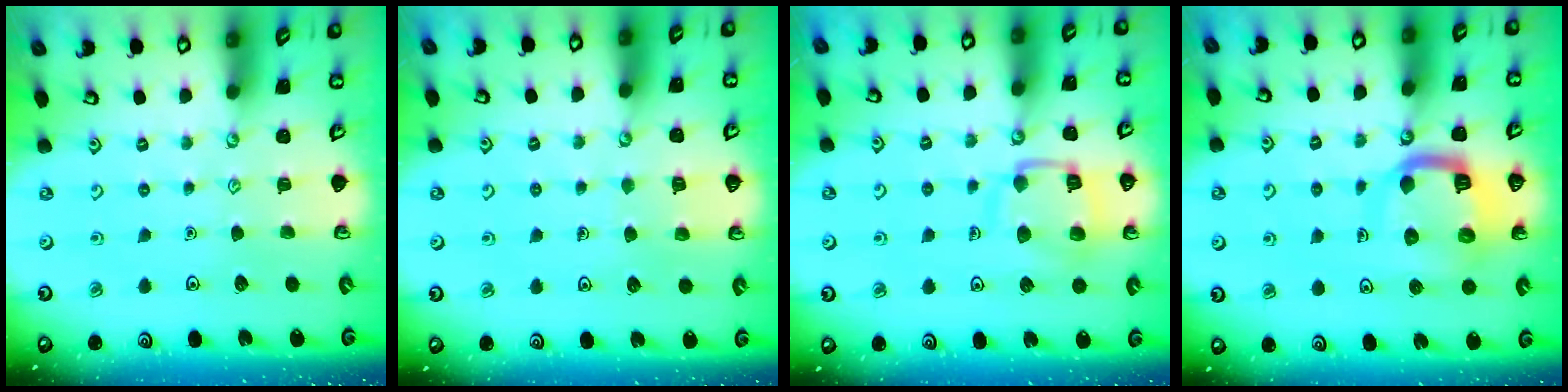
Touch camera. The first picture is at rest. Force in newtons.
{"total": 3.7, "press": 3.7, "slide": 0.3}
{"total": 13.0, "press": 12.9, "slide": 1.5}
{"total": 10.9, "press": 10.9, "slide": 1.2}